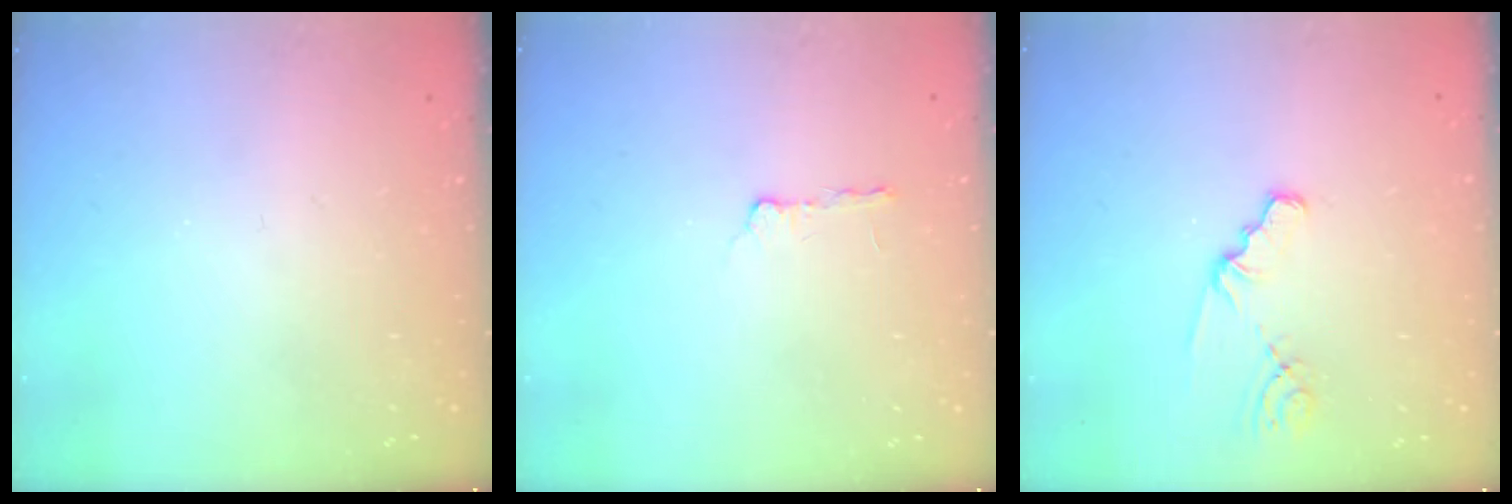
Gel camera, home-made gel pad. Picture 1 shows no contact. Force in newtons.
{"total": 2.4, "press": 2.3, "slide": 0.4}
{"total": 1.9, "press": 1.9, "slide": 0.3}